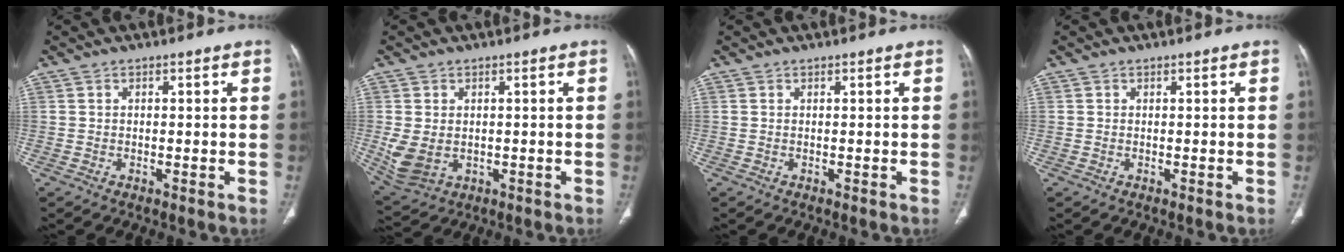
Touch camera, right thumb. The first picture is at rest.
{"total": 7.1, "force": [-0.6, 5.3, 4.7], "torque": [-0.095, -0.006, 0.006]}
{"total": 0.0}
{"total": 0.0}